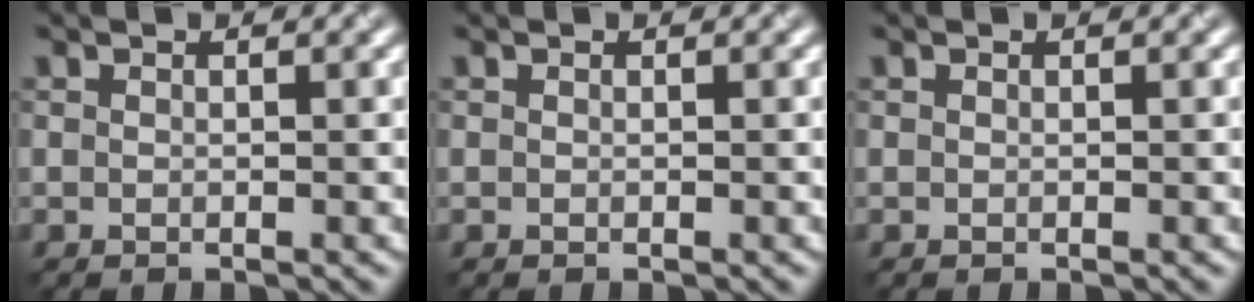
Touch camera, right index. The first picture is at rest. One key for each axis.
{"total": 0.0}
{"total": 0.0}